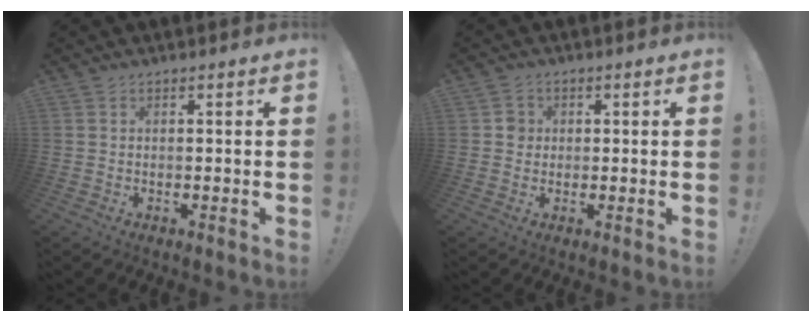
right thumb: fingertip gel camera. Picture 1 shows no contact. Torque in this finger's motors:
{"motor_torque": [-0.04, 0.09, 0.27, -0.15, -0.04]}